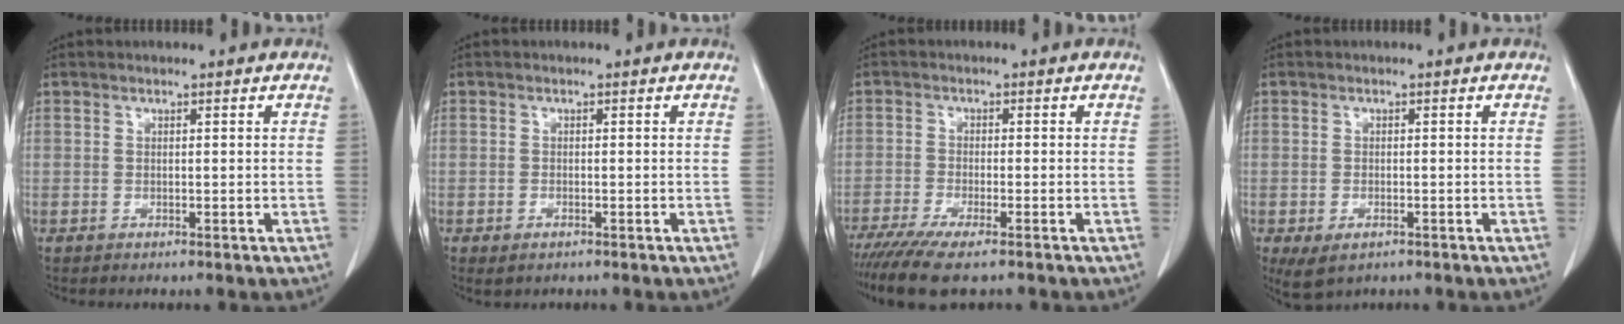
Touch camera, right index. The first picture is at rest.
{"total": 1.3, "force": [-0.8, 0.6, 0.9], "torque": [-0.015, -0.001, -0.005]}
{"total": 8.9, "force": [-6.9, 0.8, 5.5], "torque": [-0.087, -0.021, -0.111]}
{"total": 3.9, "force": [-2.2, 2.1, 2.5], "torque": [-0.048, -0.008, -0.025]}